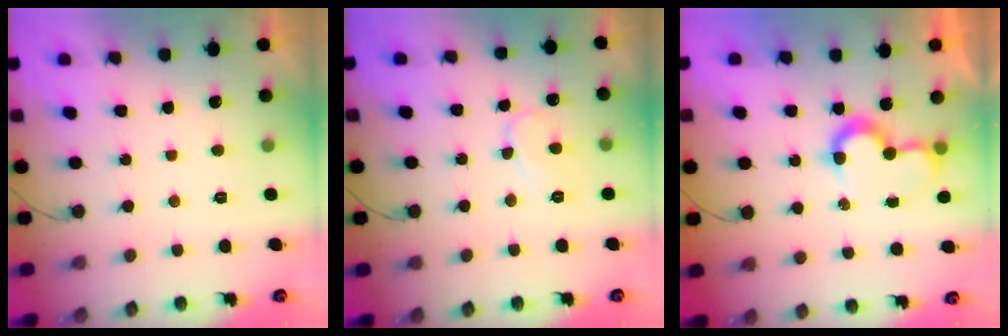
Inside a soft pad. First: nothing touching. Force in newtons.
{"total": 6.8, "press": 6.8, "slide": 0.6}
{"total": 7.8, "press": 7.8, "slide": 0.1}